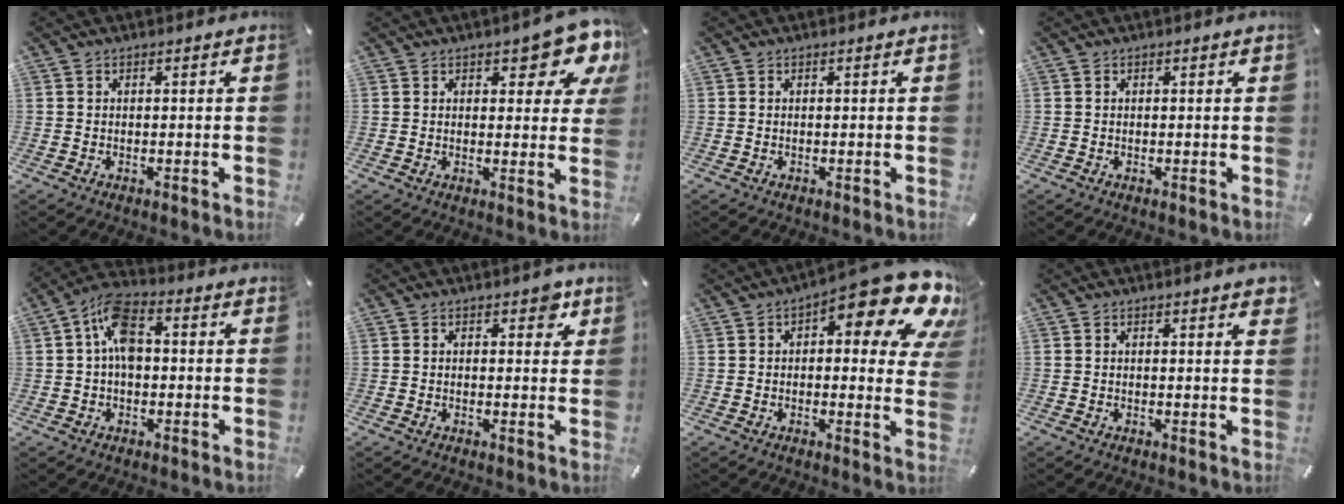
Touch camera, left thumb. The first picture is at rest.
{"total": 9.9, "force": [6.2, 4.3, 6.5], "torque": [-0.065, -0.039, 0.100]}
{"total": 0.0}
{"total": 0.0}
{"total": 9.1, "force": [0.4, 5.8, 7.0], "torque": [-0.131, 0.015, 0.008]}
{"total": 3.5, "force": [1.6, 2.1, 2.3], "torque": [-0.019, -0.002, 0.019]}
{"total": 17.1, "force": [9.0, 5.9, 13.3], "torque": [-0.175, -0.069, 0.146]}
{"total": 1.4, "force": [0.8, 0.3, 1.1], "torque": [-0.016, -0.001, 0.011]}